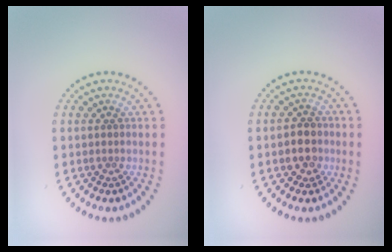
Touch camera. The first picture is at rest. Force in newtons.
{"total": 2.5, "press": 2.4, "slide": 0.6}